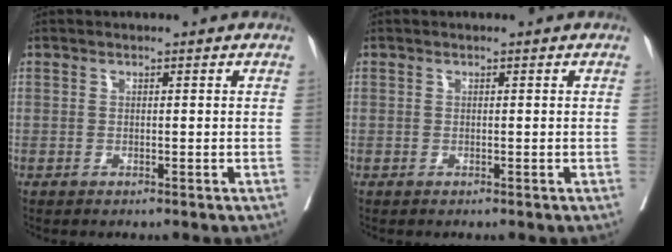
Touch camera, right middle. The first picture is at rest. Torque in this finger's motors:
{"motor_torque": [0.00, 0.00, -0.08, -0.04]}